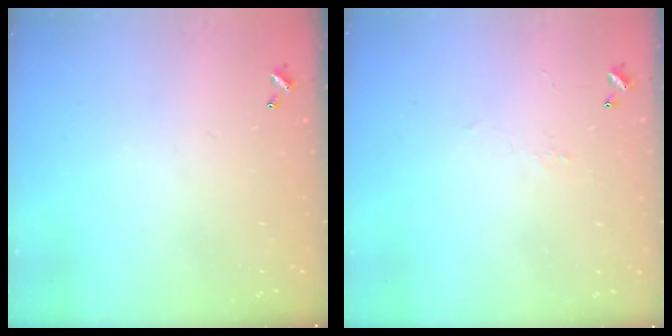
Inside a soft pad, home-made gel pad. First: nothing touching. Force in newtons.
{"total": 2.0, "press": 1.9, "slide": 0.7}